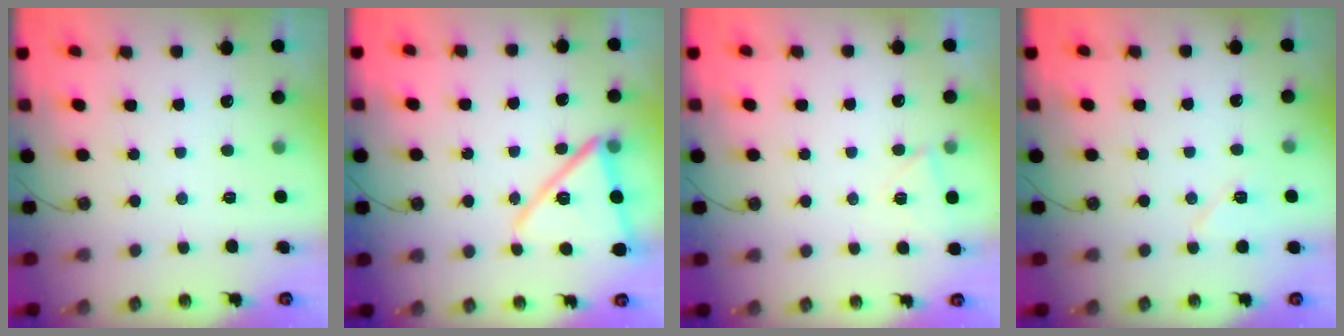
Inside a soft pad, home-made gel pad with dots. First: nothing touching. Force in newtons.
{"total": 15.5, "press": 15.3, "slide": 2.2}
{"total": 4.8, "press": 4.2, "slide": 2.3}
{"total": 7.0, "press": 6.8, "slide": 1.6}